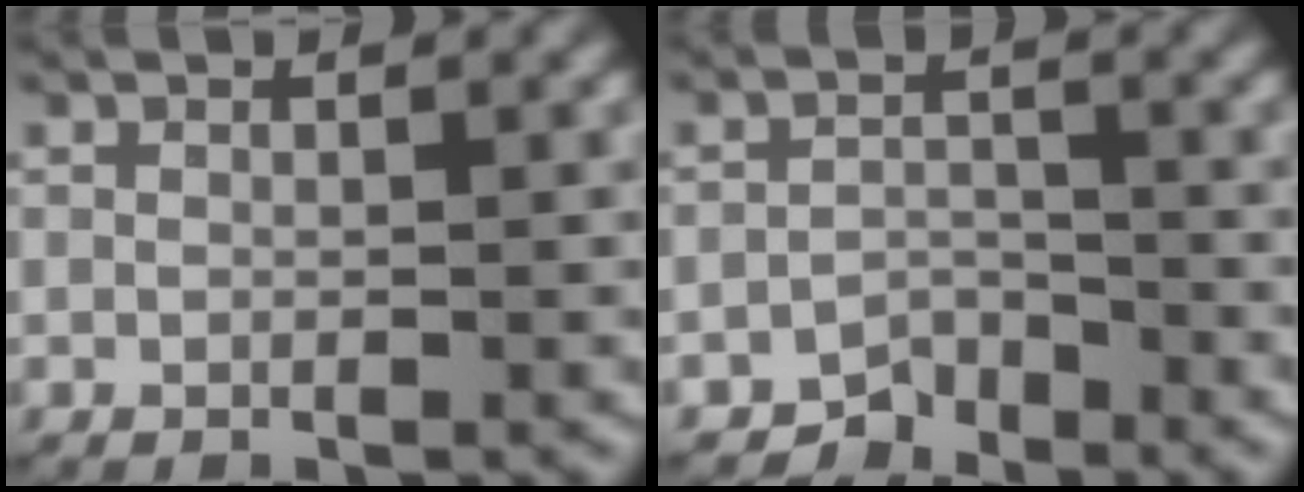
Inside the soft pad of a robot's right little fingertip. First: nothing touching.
{"total": 3.2, "force": [-2.8, 1.5, 0.3], "torque": [-0.006, -0.011, -0.052]}